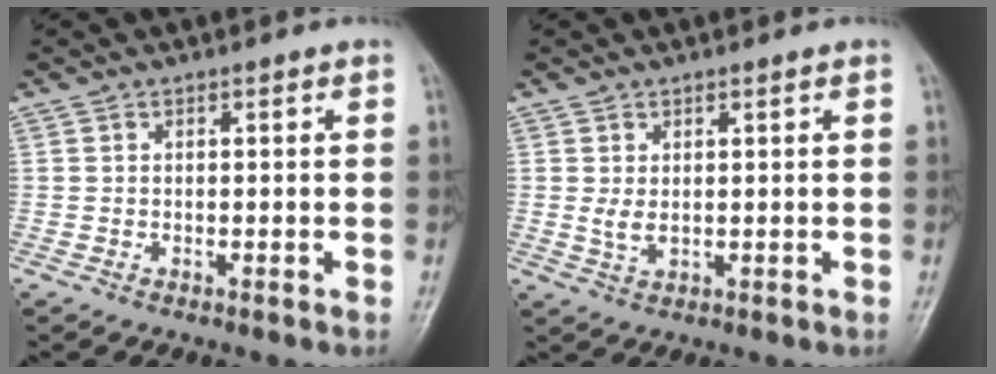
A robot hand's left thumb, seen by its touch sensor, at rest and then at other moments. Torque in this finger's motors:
{"motor_torque": [-0.14, -0.22, 0.19, -0.15, 0.10]}